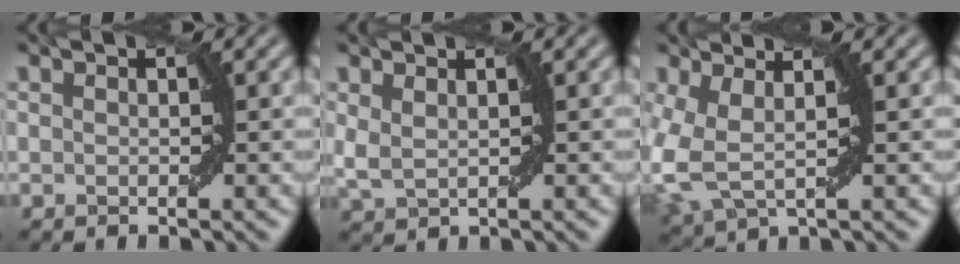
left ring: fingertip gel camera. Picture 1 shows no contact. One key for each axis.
{"total": 1.6, "fx": 1.0, "fy": 0.6, "fz": 1.2, "tx": -0.027, "ty": -0.002, "tz": 0.022}
{"total": 4.7, "fx": 0.3, "fy": 2.3, "fz": 4.1, "tx": -0.116, "ty": -0.003, "tz": 0.006}